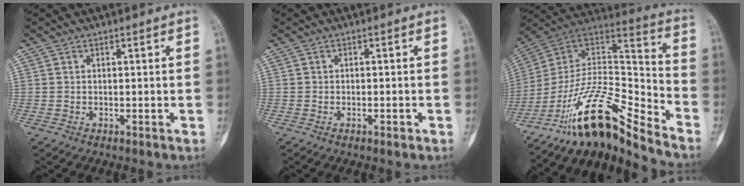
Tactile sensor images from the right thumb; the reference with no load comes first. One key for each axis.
{"total": 1.3, "fx": -0.7, "fy": 0.4, "fz": 0.9, "tx": -0.016, "ty": 0.005, "tz": -0.010}
{"total": 19.0, "fx": -15.0, "fy": 4.5, "fz": 10.8, "tx": -0.165, "ty": 0.125, "tz": -0.265}